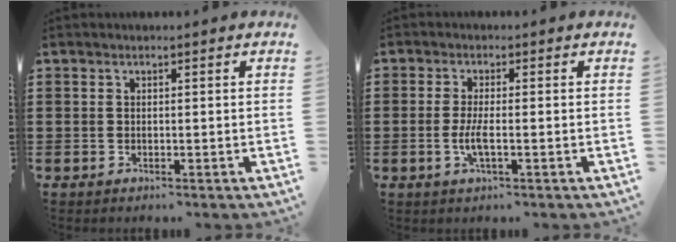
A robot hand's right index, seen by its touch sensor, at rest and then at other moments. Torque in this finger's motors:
{"motor_torque": [2.14, 0.00, 0.32, 0.08]}